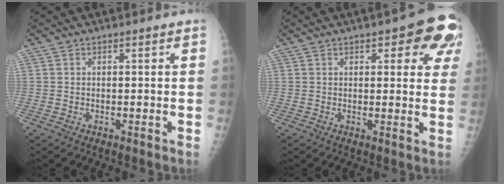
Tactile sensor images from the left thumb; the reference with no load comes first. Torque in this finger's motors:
{"motor_torque": [-0.02, 0.45, 0.07, 0.07, 0.08]}